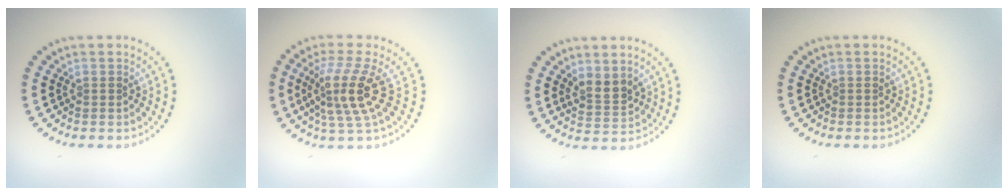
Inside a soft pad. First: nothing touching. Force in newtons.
{"total": 4.4, "press": 3.3, "slide": 2.9}
{"total": 2.5, "press": 2.2, "slide": 1.1}
{"total": 0.0}